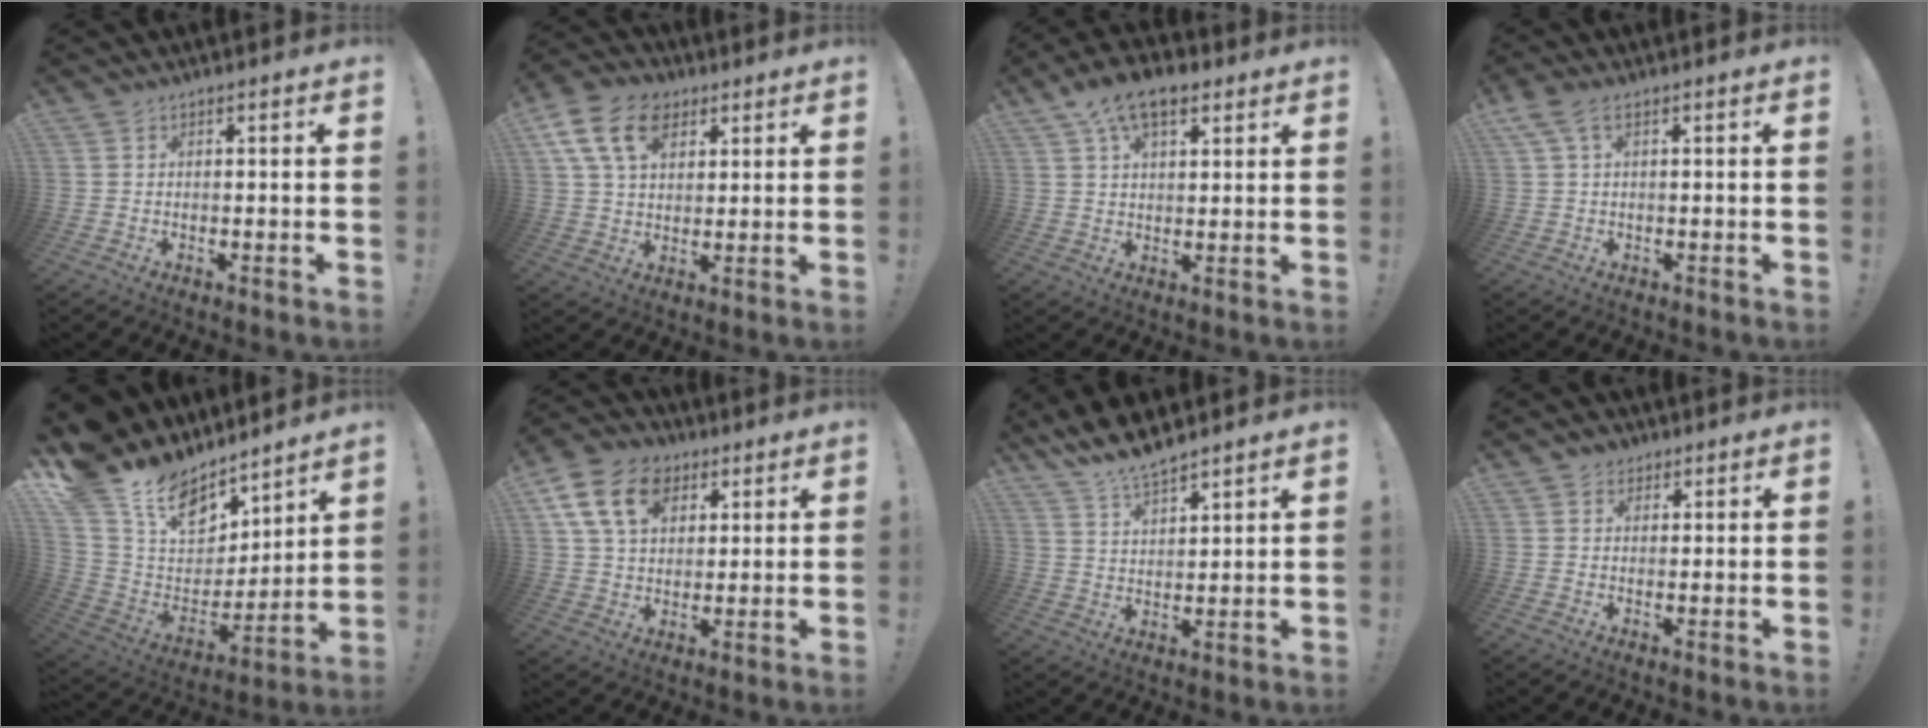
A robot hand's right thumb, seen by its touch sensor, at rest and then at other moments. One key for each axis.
{"total": 14.4, "fx": 6.2, "fy": 10.0, "fz": 8.3, "tx": -0.133, "ty": -0.011, "tz": 0.121}
{"total": 10.5, "fx": 5.9, "fy": 5.4, "fz": 6.8, "tx": -0.107, "ty": -0.014, "tz": 0.107}
{"total": 3.3, "fx": 1.4, "fy": 1.4, "fz": 2.6, "tx": -0.058, "ty": 0.004, "tz": 0.028}
{"total": 18.9, "fx": 13.7, "fy": 10.9, "fz": 7.1, "tx": -0.142, "ty": -0.093, "tz": 0.271}
{"total": 15.6, "fx": 6.2, "fy": 11.6, "fz": 8.4, "tx": -0.132, "ty": -0.014, "tz": 0.123}
{"total": 8.1, "fx": 7.4, "fy": 1.8, "fz": 2.8, "tx": -0.059, "ty": -0.048, "tz": 0.139}
{"total": 3.0, "fx": 1.5, "fy": 2.5, "fz": 0.5, "tx": -0.006, "ty": -0.001, "tz": 0.028}